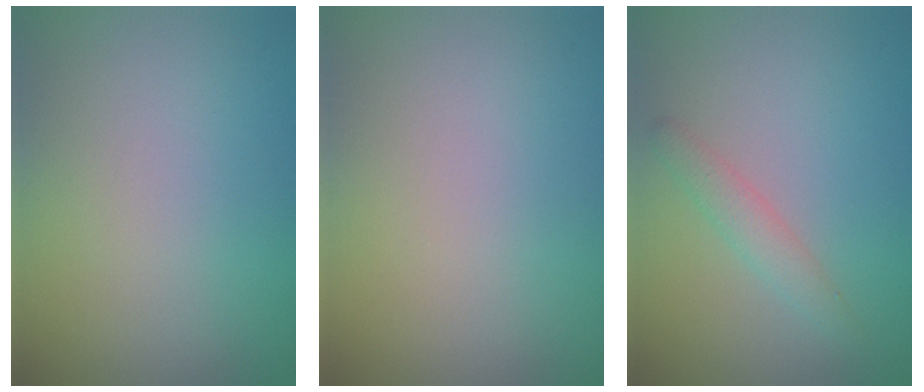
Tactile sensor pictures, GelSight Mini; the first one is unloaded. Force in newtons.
{"total": 0.0}
{"total": 1.7, "press": 1.7, "slide": 0.1}